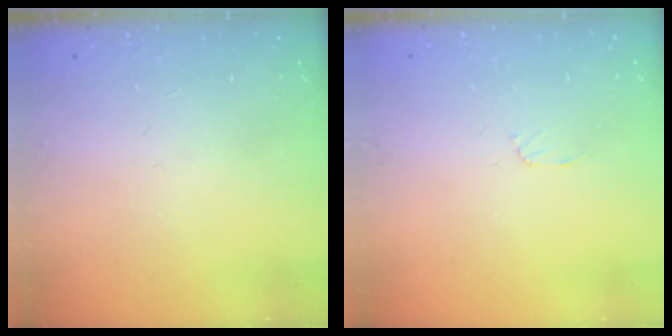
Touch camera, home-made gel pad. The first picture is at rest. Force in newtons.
{"total": 3.2, "press": 3.2, "slide": 0.5}